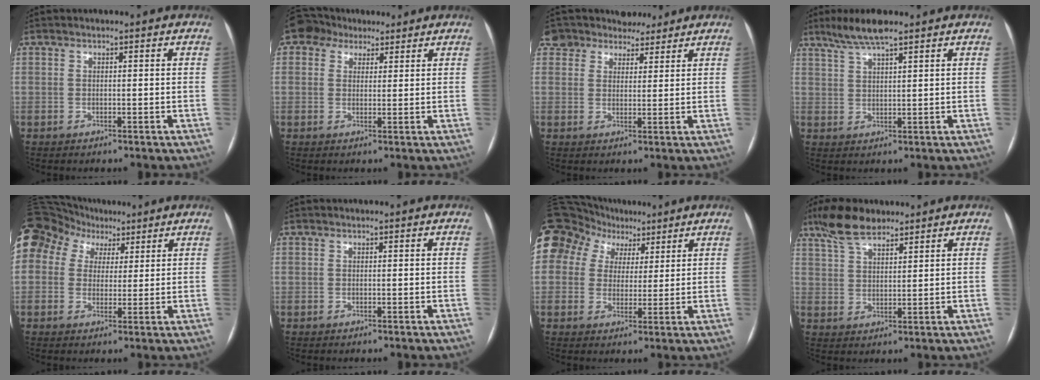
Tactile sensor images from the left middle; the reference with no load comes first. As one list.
[{"total": 5.1, "force": [3.5, 3.6, 1.0], "torque": [-0.023, 0.029, 0.061]}, {"total": 7.8, "force": [6.8, 3.7, 0.8], "torque": [-0.008, 0.018, 0.099]}, {"total": 5.6, "force": [4.3, 0.3, 3.5], "torque": [-0.076, 0.010, 0.084]}, {"total": 23.7, "force": [11.9, 17.9, 10.2], "torque": [-0.331, 0.104, 0.223]}, {"total": 0.0}, {"total": 19.4, "force": [10.2, 14.8, 7.5], "torque": [-0.232, 0.084, 0.191]}, {"total": 7.2, "force": [5.8, 2.2, 3.8], "torque": [-0.082, 0.016, 0.111]}]